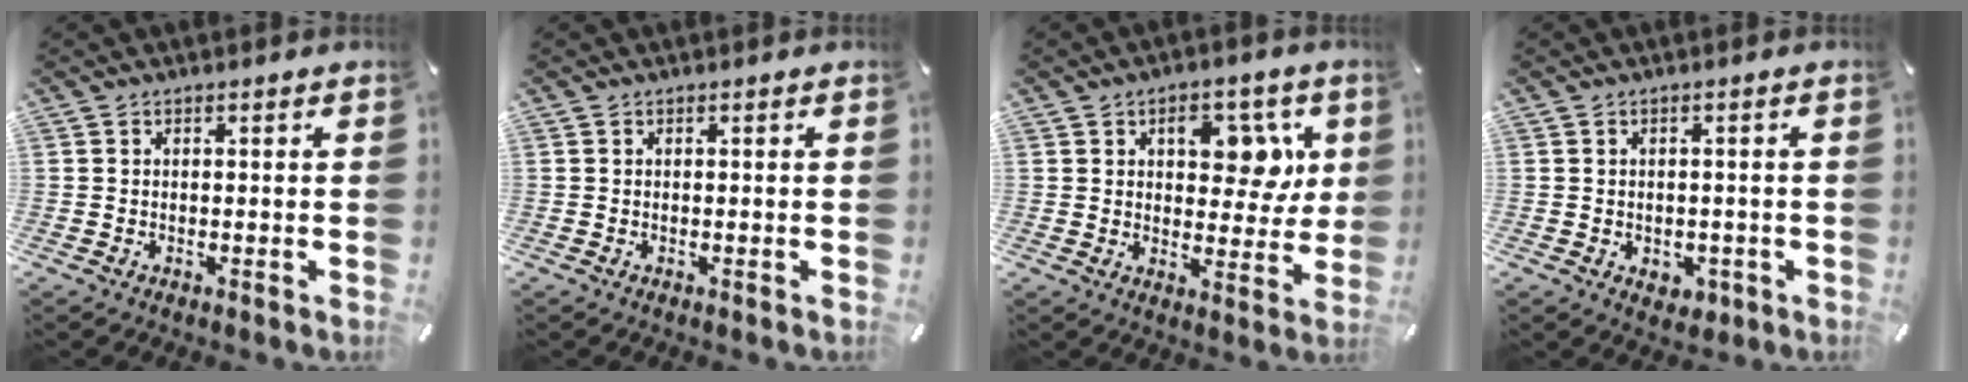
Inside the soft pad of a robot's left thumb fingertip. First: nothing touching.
{"total": 0.0}
{"total": 10.9, "force": [4.0, 6.7, 7.6], "torque": [-0.081, -0.015, 0.060]}
{"total": 3.2, "force": [-1.1, 2.5, 1.6], "torque": [-0.019, 0.002, -0.021]}